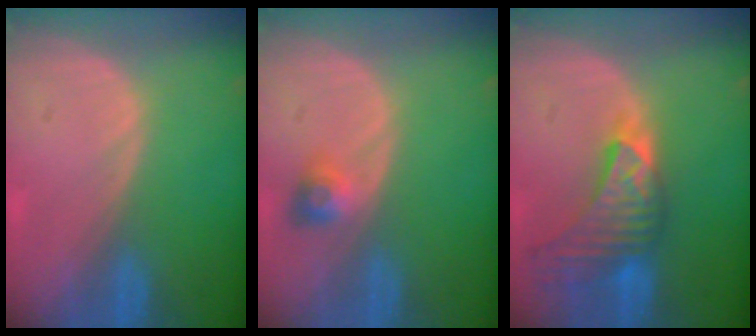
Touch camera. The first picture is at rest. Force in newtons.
{"total": 2.9, "press": 2.7, "slide": 1.2}
{"total": 9.1, "press": 8.2, "slide": 3.8}